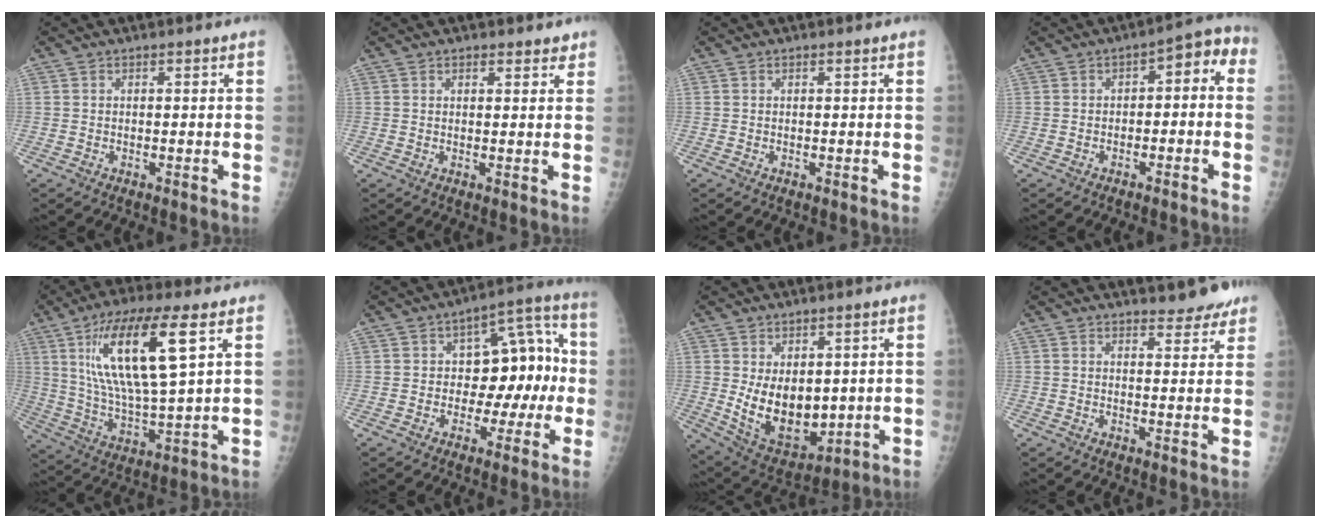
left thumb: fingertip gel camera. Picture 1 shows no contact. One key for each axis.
{"total": 2.3, "fx": 1.7, "fy": 1.3, "fz": 0.8, "tx": 0.017, "ty": -0.005, "tz": 0.015}
{"total": 0.0}
{"total": 6.3, "fx": -1.3, "fy": 3.9, "fz": 4.7, "tx": -0.031, "ty": 0.049, "tz": -0.028}
{"total": 19.0, "fx": 7.1, "fy": 4.9, "fz": 17.0, "tx": -0.320, "ty": -0.023, "tz": 0.132}
{"total": 12.7, "fx": -0.4, "fy": 7.8, "fz": 10.0, "tx": -0.082, "ty": 0.050, "tz": -0.009}
{"total": 13.0, "fx": 0.7, "fy": 8.2, "fz": 10.0, "tx": -0.126, "ty": -0.025, "tz": 0.041}
{"total": 5.3, "fx": 4.8, "fy": 1.7, "fz": 1.5, "tx": 0.002, "ty": -0.030, "tz": 0.056}